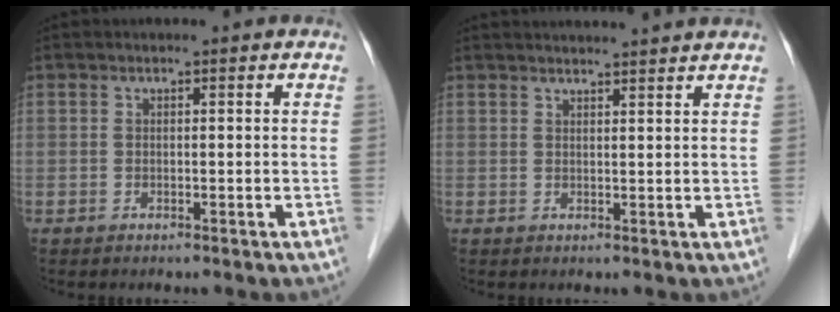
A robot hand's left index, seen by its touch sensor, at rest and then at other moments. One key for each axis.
{"total": 7.9, "fx": 7.6, "fy": -0.8, "fz": 2.2, "tx": -0.023, "ty": 0.021, "tz": 0.084}